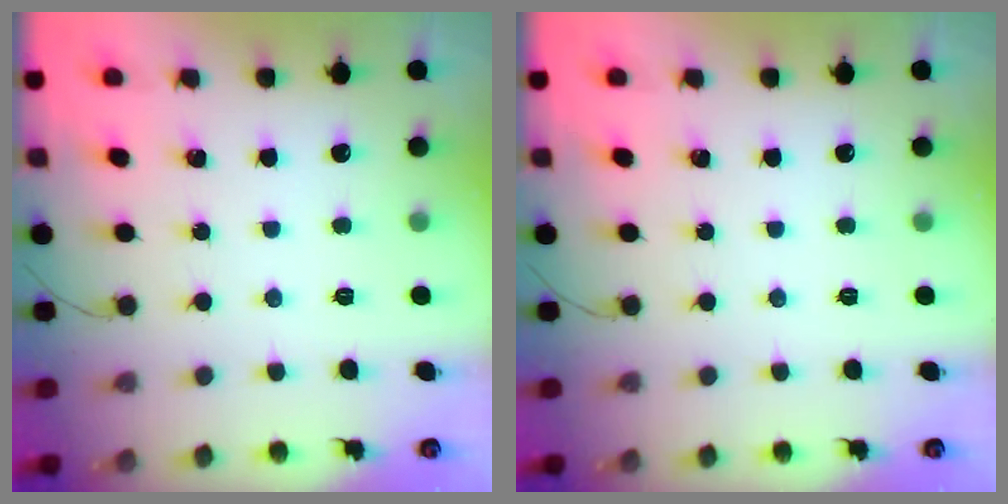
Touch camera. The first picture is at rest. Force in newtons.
{"total": 0.0}